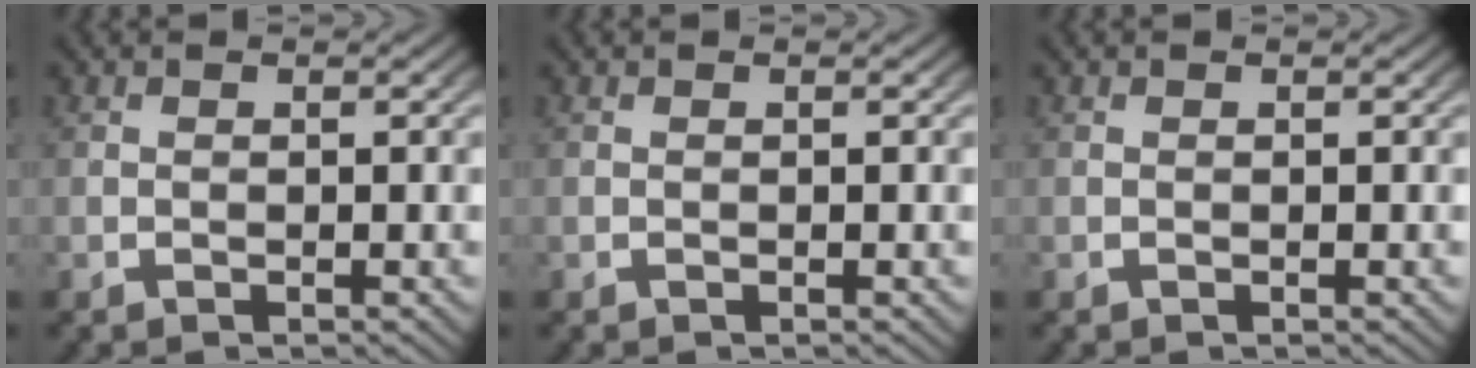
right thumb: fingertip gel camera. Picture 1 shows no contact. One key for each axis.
{"total": 0.0}
{"total": 0.0}